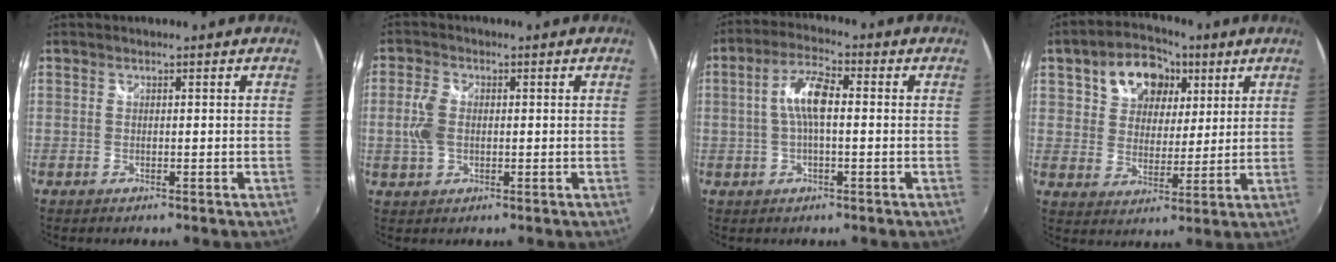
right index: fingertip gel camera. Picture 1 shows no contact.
{"total": 5.0, "force": [-0.1, 3.3, 3.8], "torque": [-0.084, 0.004, 0.000]}
{"total": 6.9, "force": [0.2, 2.0, 6.6], "torque": [-0.132, 0.015, 0.003]}
{"total": 12.7, "force": [6.0, 9.0, 6.8], "torque": [-0.137, 0.038, 0.104]}